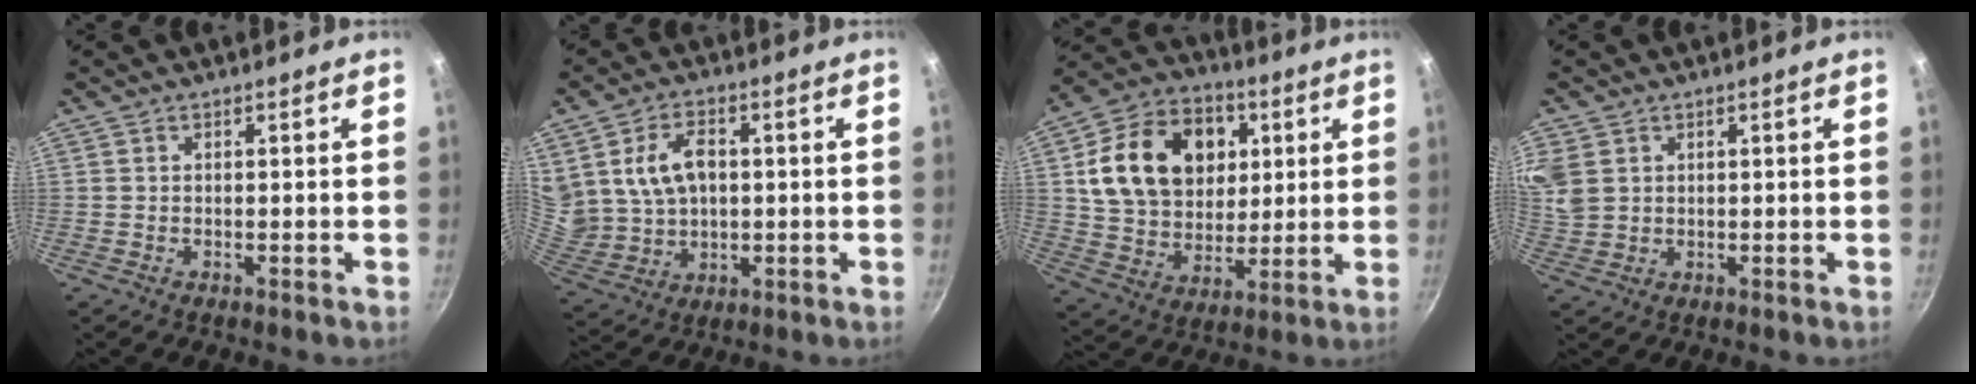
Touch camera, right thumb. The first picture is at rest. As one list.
[{"total": 12.3, "force": [2.6, 9.0, 8.1], "torque": [-0.136, -0.007, 0.062]}, {"total": 20.6, "force": [5.1, 15.4, 12.7], "torque": [-0.192, 0.003, 0.087]}, {"total": 8.6, "force": [3.1, 6.8, 4.3], "torque": [-0.094, 0.005, 0.071]}]